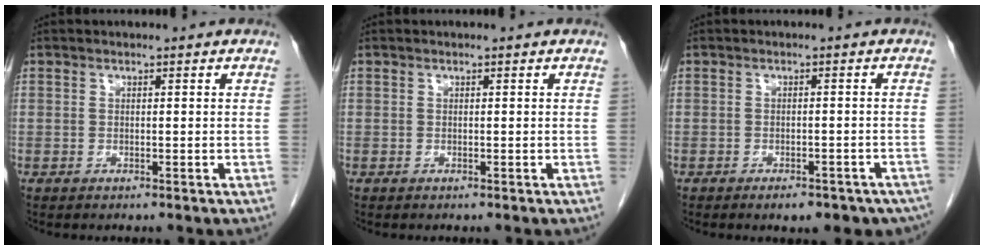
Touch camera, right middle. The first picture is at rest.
{"total": 0.0}
{"total": 8.5, "force": [-6.7, 3.5, 3.8], "torque": [-0.028, 0.005, -0.077]}